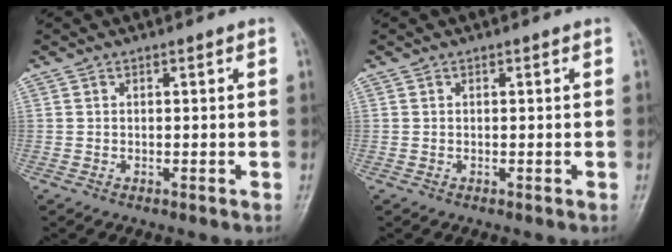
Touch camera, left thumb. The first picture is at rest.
{"total": 0.0}